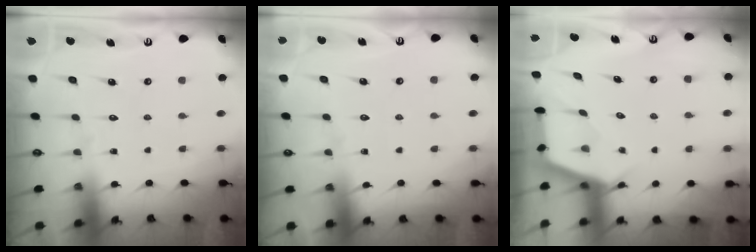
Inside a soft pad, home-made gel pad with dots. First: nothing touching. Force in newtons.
{"total": 1.8, "press": 1.8, "slide": 0.4}
{"total": 2.7, "press": 2.7, "slide": 0.3}